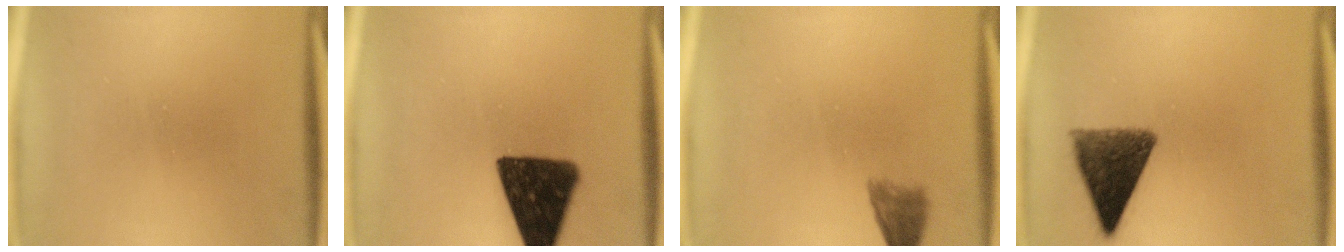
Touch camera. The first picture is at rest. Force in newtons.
{"total": 15.2}
{"total": 3.0}
{"total": 10.4}